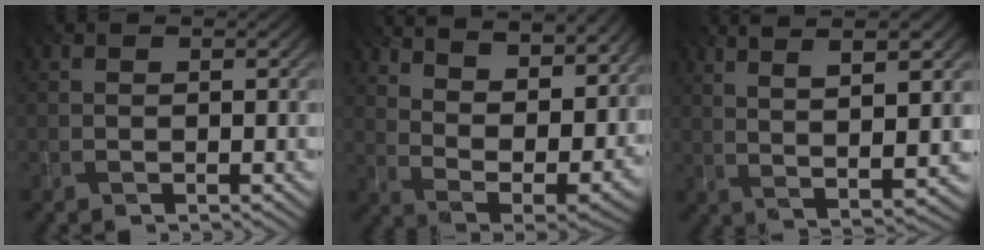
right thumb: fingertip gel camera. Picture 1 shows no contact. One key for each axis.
{"total": 16.0, "fx": 11.0, "fy": 5.8, "fz": 10.1, "tx": -0.185, "ty": 0.008, "tz": 0.150}
{"total": 9.8, "fx": 4.2, "fy": 1.8, "fz": 8.7, "tx": -0.142, "ty": 0.012, "tz": 0.062}